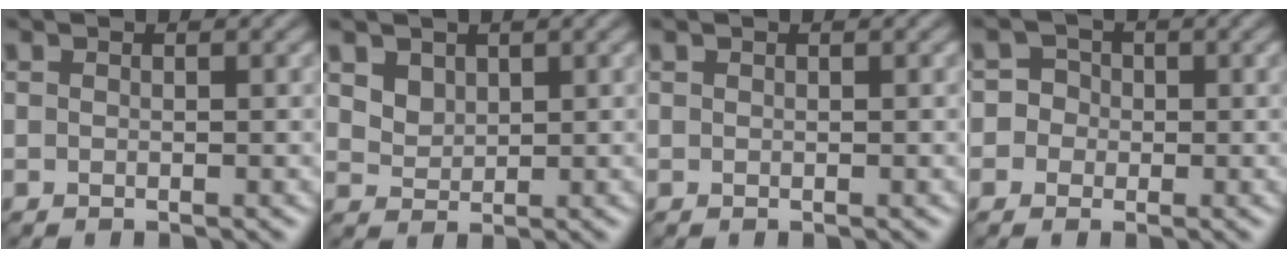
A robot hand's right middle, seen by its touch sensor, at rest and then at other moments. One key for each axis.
{"total": 2.6, "fx": 1.6, "fy": 1.7, "fz": 1.1, "tx": -0.028, "ty": -0.005, "tz": 0.041}
{"total": 0.0}
{"total": 3.0, "fx": -0.3, "fy": 2.9, "fz": 0.7, "tx": 0.022, "ty": 0.018, "tz": -0.031}